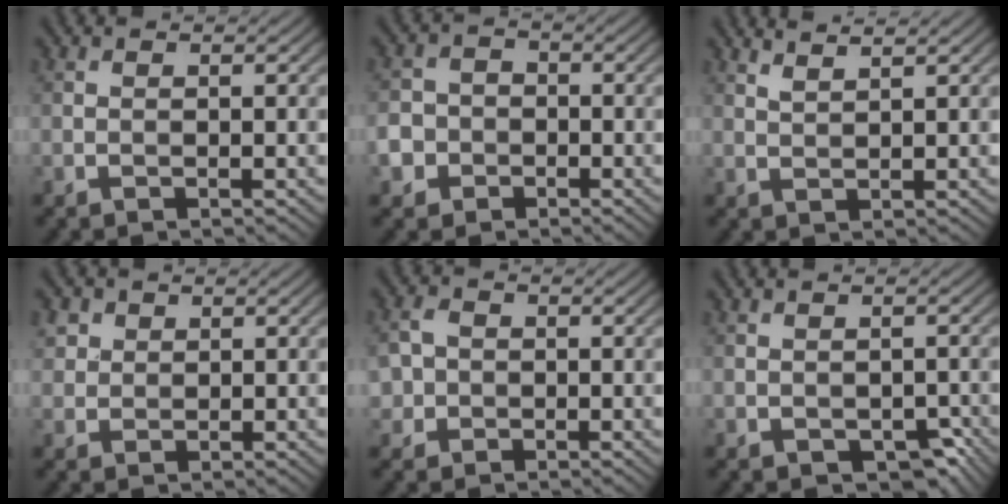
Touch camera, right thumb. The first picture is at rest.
{"total": 4.9, "force": [-2.2, 4.2, 1.3], "torque": [-0.030, -0.005, -0.059]}
{"total": 2.5, "force": [2.0, 0.3, 1.3], "torque": [-0.020, 0.005, 0.033]}
{"total": 2.4, "force": [1.2, 2.0, 0.7], "torque": [-0.026, -0.005, 0.034]}
{"total": 2.8, "force": [-0.7, 2.5, 1.0], "torque": [-0.023, 0.000, -0.016]}
{"total": 3.2, "force": [-1.6, 1.8, 2.1], "torque": [-0.035, -0.010, -0.015]}